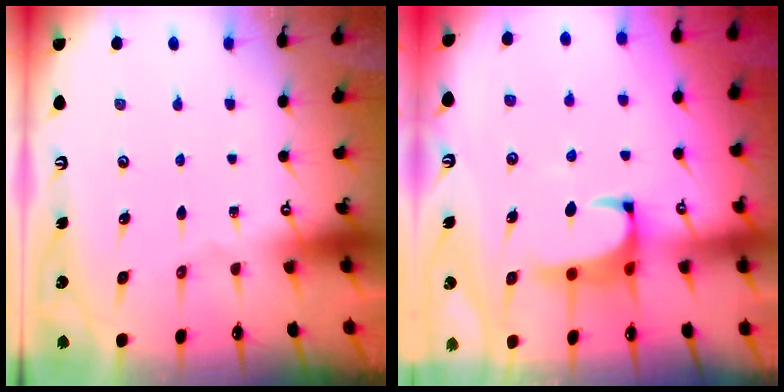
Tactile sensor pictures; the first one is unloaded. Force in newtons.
{"total": 1.6, "press": 1.3, "slide": 0.8}